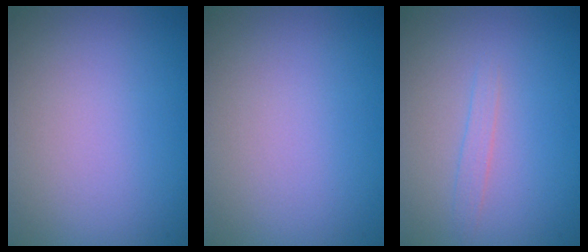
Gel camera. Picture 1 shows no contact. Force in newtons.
{"total": 0.0}
{"total": 0.9, "press": 0.8, "slide": 0.1}